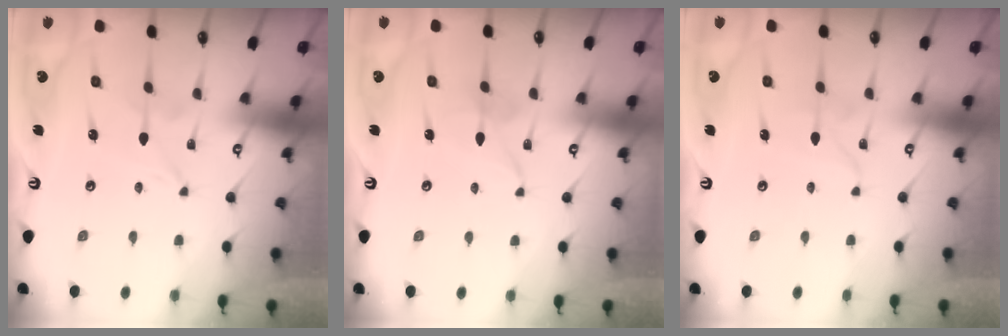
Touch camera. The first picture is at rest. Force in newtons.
{"total": 2.3, "press": 2.3, "slide": 0.3}
{"total": 1.6, "press": 1.5, "slide": 0.2}